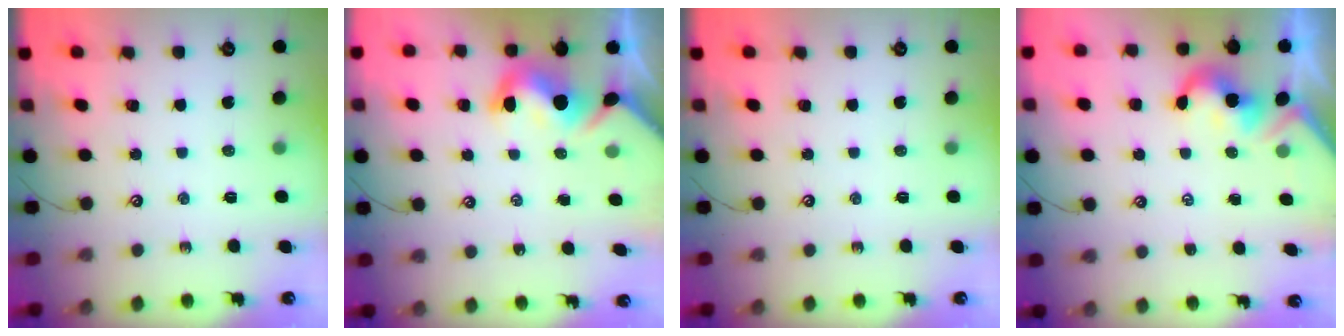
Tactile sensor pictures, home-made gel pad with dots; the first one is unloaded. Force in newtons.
{"total": 6.3, "press": 6.3, "slide": 0.4}
{"total": 0.0}
{"total": 2.1, "press": 2.1, "slide": 0.4}